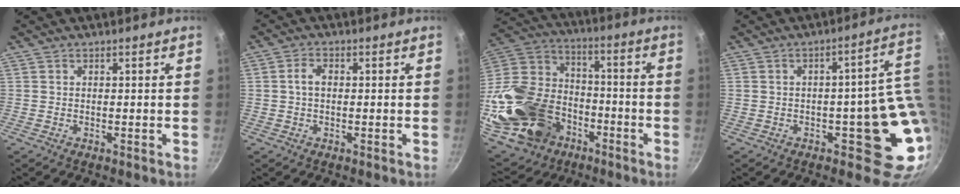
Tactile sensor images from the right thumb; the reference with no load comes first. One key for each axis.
{"total": 3.0, "fx": 0.2, "fy": 1.9, "fz": 2.3, "tx": -0.043, "ty": 0.009, "tz": -0.002}
{"total": 28.8, "fx": -10.1, "fy": 21.0, "fz": 16.9, "tx": -0.308, "ty": 0.060, "tz": -0.169}
{"total": 11.3, "fx": 0.7, "fy": 5.3, "fz": 9.9, "tx": -0.069, "ty": 0.003, "tz": 0.015}